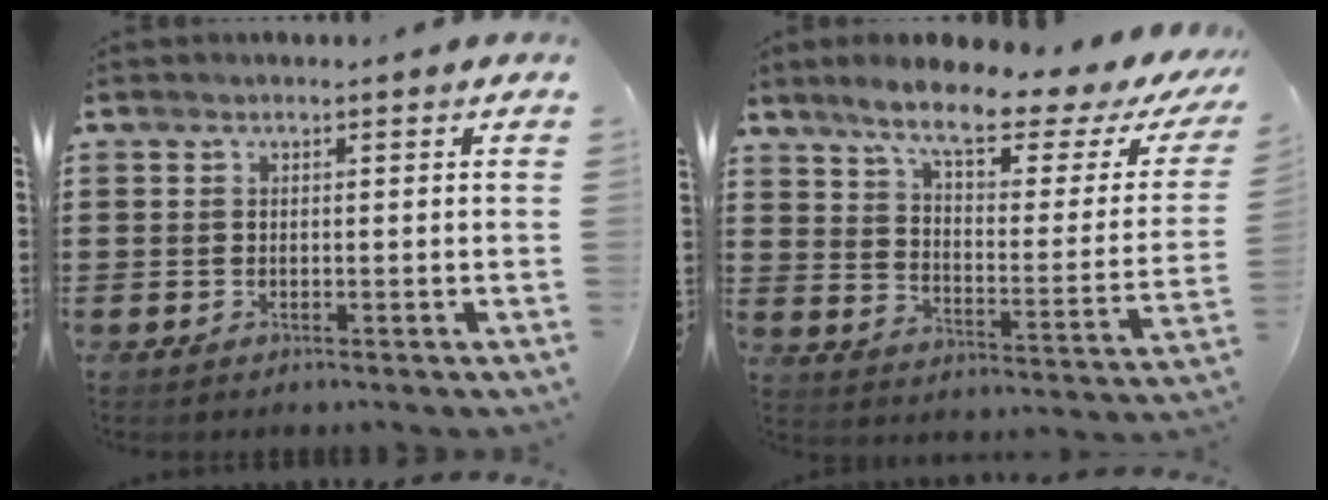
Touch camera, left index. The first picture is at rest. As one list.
[{"total": 9.4, "force": [6.9, 1.3, 6.1], "torque": [-0.129, -0.038, 0.109]}]